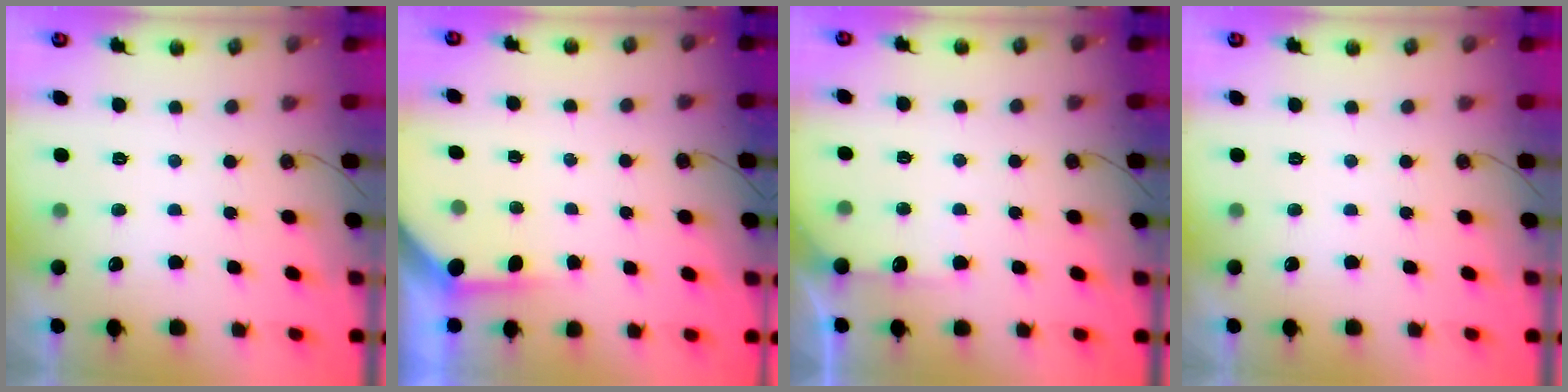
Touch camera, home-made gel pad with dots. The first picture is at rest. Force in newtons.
{"total": 3.9, "press": 3.8, "slide": 0.3}
{"total": 5.3, "press": 5.2, "slide": 0.6}
{"total": 0.0}